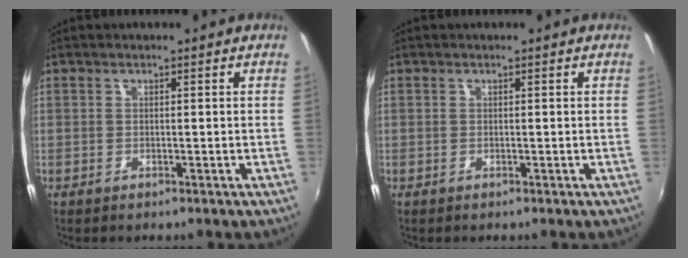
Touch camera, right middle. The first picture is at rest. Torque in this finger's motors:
{"motor_torque": [-0.04, -0.02, 0.00, 0.00]}